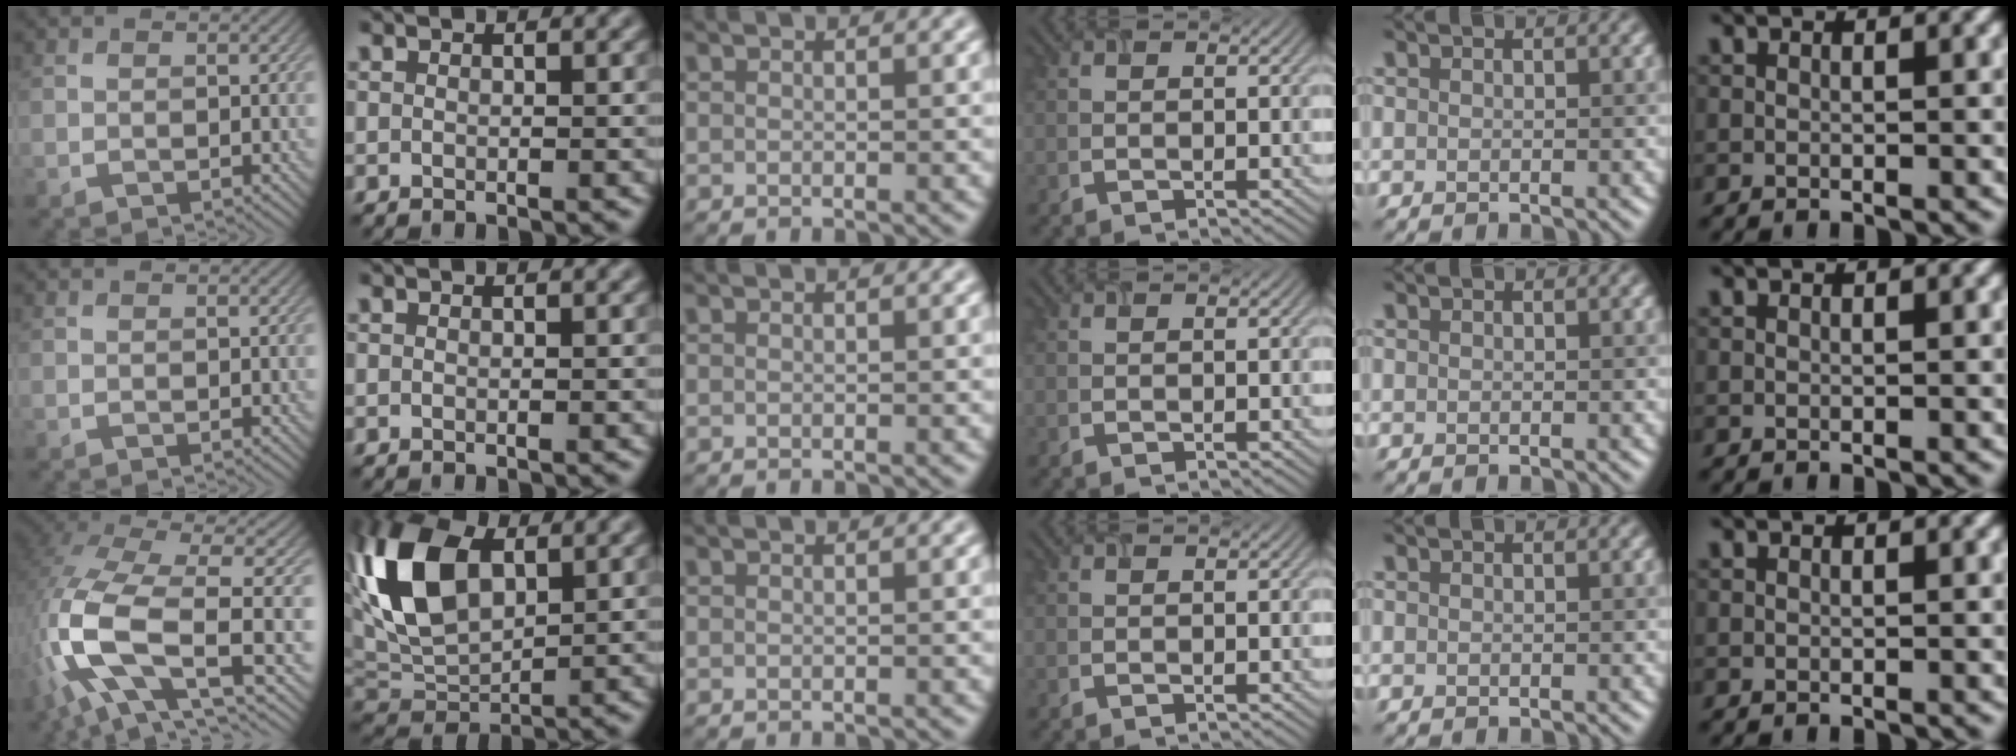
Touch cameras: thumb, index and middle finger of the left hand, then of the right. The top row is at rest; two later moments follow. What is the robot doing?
{"motion": "close", "object": "airpods case & airpods"}